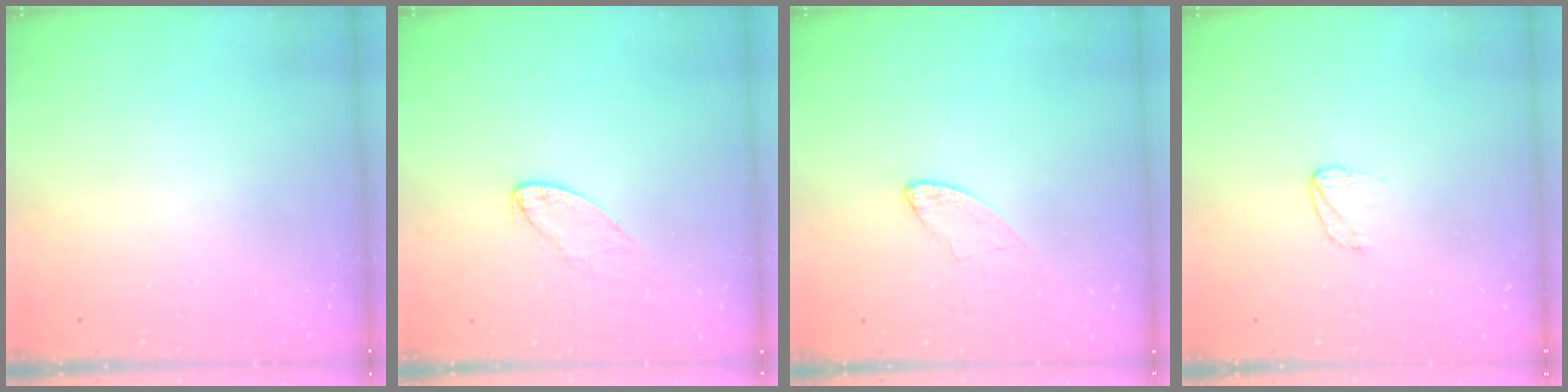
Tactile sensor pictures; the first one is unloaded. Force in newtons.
{"total": 5.7, "press": 5.7, "slide": 0.4}
{"total": 5.7, "press": 5.7, "slide": 0.4}
{"total": 4.0, "press": 4.0, "slide": 0.4}